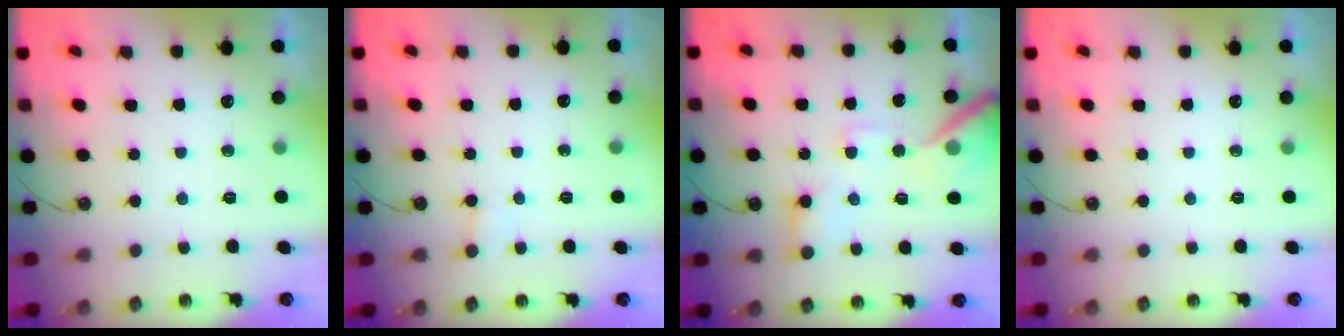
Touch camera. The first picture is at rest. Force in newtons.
{"total": 4.2, "press": 4.2, "slide": 0.4}
{"total": 13.4, "press": 13.3, "slide": 1.7}
{"total": 0.0}